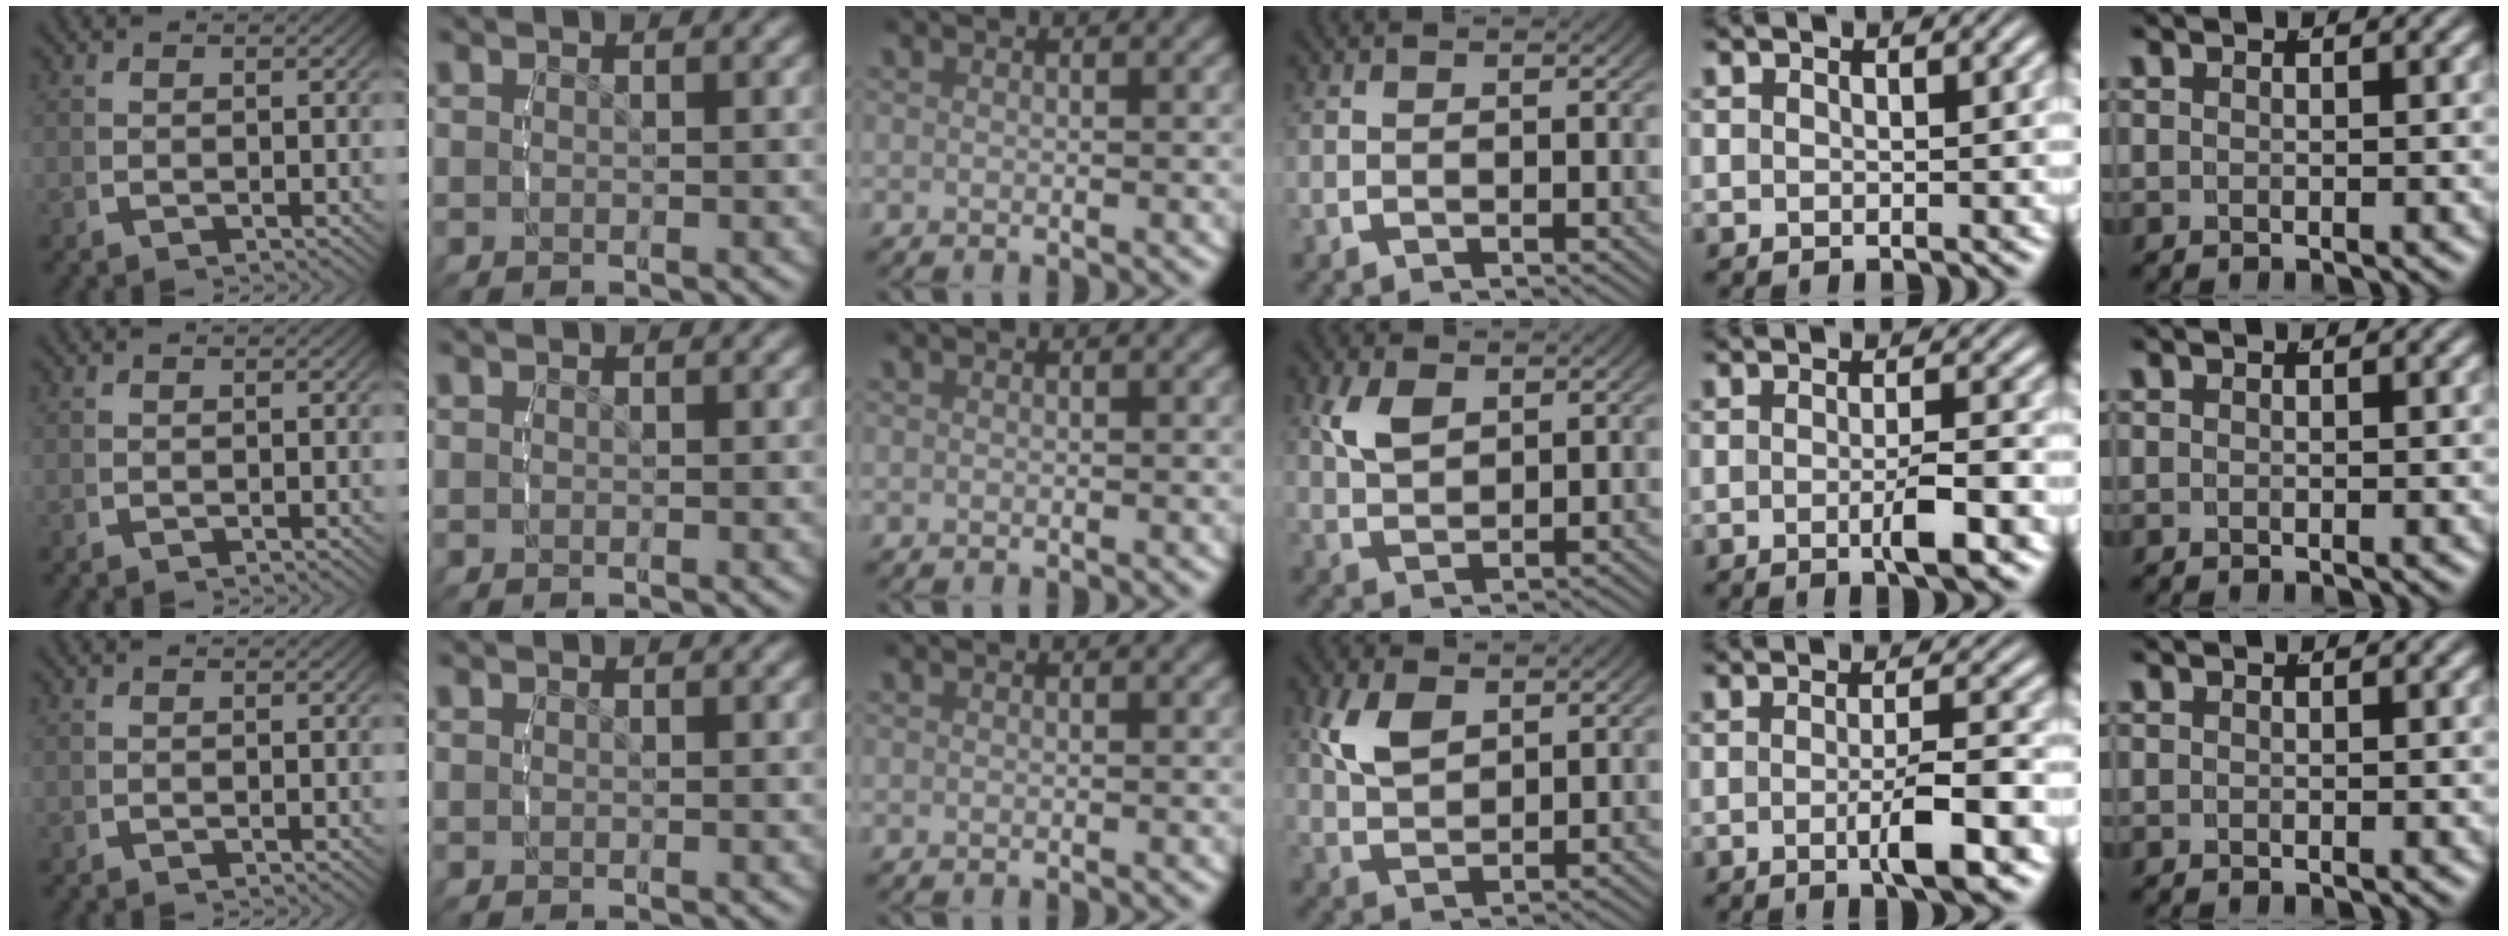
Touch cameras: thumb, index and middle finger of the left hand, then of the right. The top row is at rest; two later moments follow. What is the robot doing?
{"motion": "lift_and_place", "object": "bottle cap"}